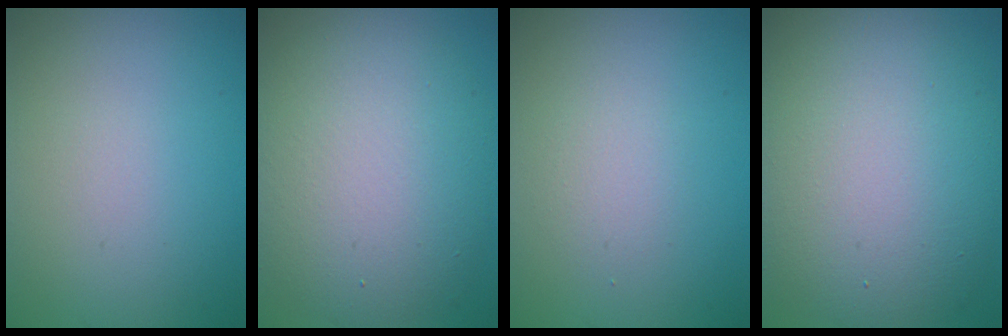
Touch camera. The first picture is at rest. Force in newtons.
{"total": 9.1, "press": 9.1, "slide": 0.9}
{"total": 1.5, "press": 1.5, "slide": 0.1}
{"total": 11.7, "press": 11.6, "slide": 0.7}